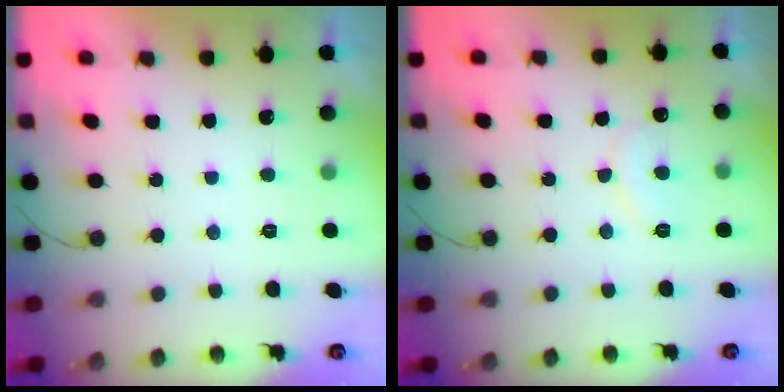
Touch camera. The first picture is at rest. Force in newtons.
{"total": 8.5, "press": 8.4, "slide": 0.6}